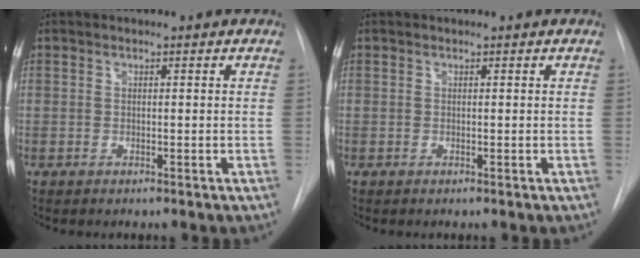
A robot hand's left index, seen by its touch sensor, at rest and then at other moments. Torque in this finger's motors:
{"motor_torque": [-0.01, 0.06, 0.02, 0.00]}